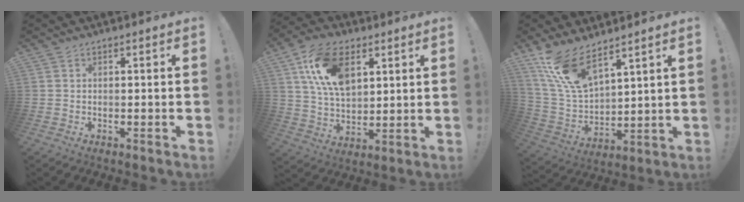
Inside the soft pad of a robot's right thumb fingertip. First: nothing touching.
{"total": 16.8, "force": [7.1, 10.2, 11.3], "torque": [-0.213, -0.012, 0.134]}
{"total": 14.0, "force": [10.3, 5.0, 8.0], "torque": [-0.181, -0.064, 0.194]}